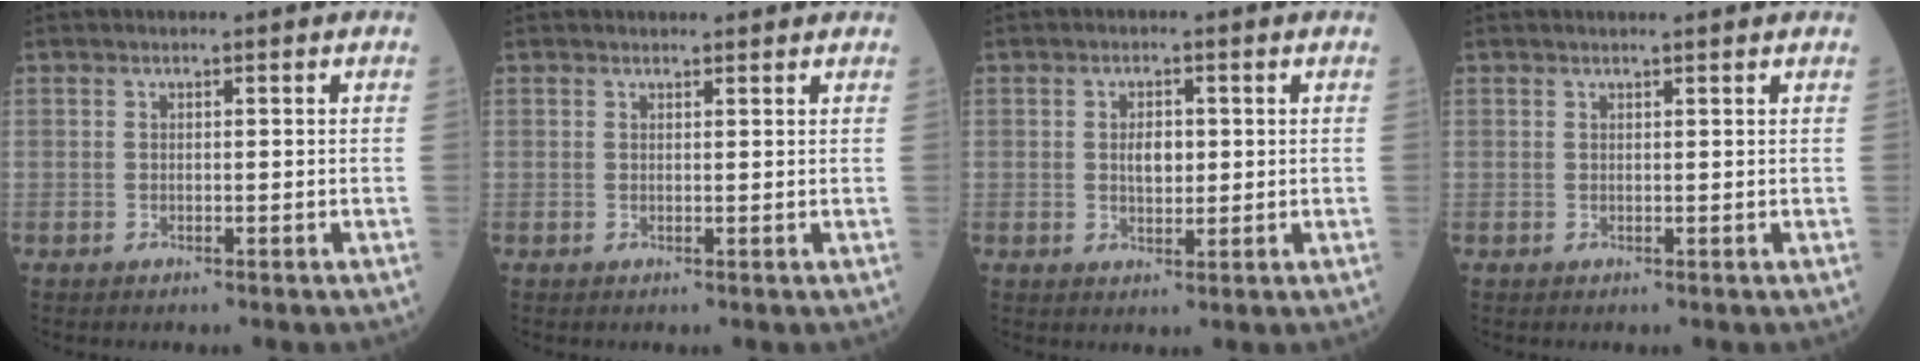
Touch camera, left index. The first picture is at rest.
{"total": 2.5, "force": [2.4, 0.6, 0.5], "torque": [-0.009, 0.011, 0.024]}
{"total": 3.1, "force": [0.3, 1.7, 2.5], "torque": [-0.043, 0.001, 0.005]}
{"total": 2.3, "force": [2.2, 0.0, 0.8], "torque": [-0.012, 0.008, 0.022]}